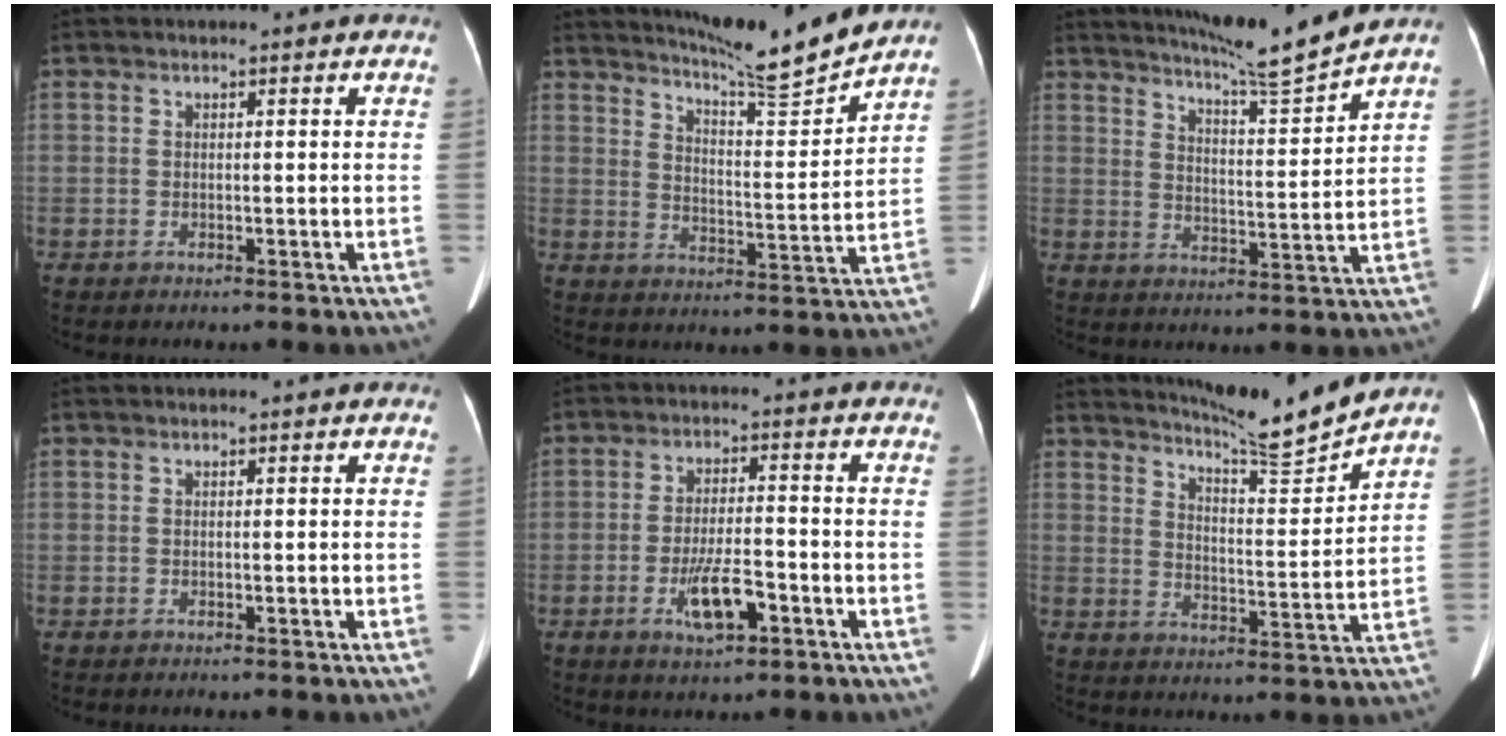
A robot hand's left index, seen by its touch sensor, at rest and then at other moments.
{"total": 11.7, "force": [11.1, -1.7, 3.2], "torque": [-0.059, -0.035, 0.170]}
{"total": 10.0, "force": [9.3, -2.1, 3.3], "torque": [-0.060, -0.030, 0.146]}
{"total": 0.0}
{"total": 6.6, "force": [-2.9, 1.8, 5.6], "torque": [-0.108, -0.004, -0.048]}
{"total": 10.3, "force": [9.9, -2.0, 2.1], "torque": [-0.044, -0.041, 0.155]}